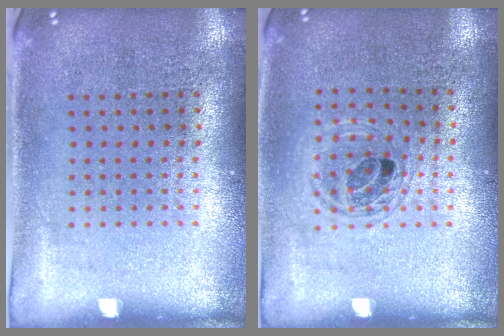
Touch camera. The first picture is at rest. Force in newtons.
{"total": 1.3, "press": 1.2, "slide": 0.4}